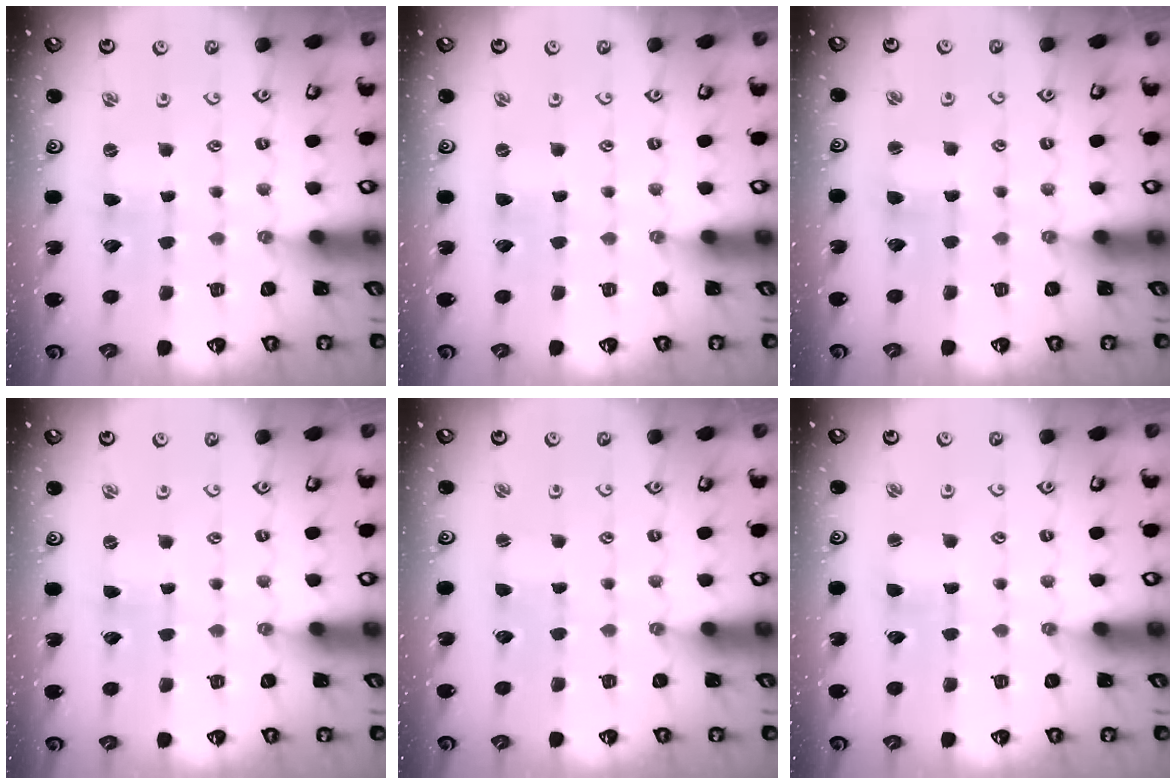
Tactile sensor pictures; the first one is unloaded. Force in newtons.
{"total": 0.0}
{"total": 1.8, "press": 1.8, "slide": 0.3}
{"total": 0.0}
{"total": 0.0}
{"total": 1.5, "press": 1.5, "slide": 0.1}